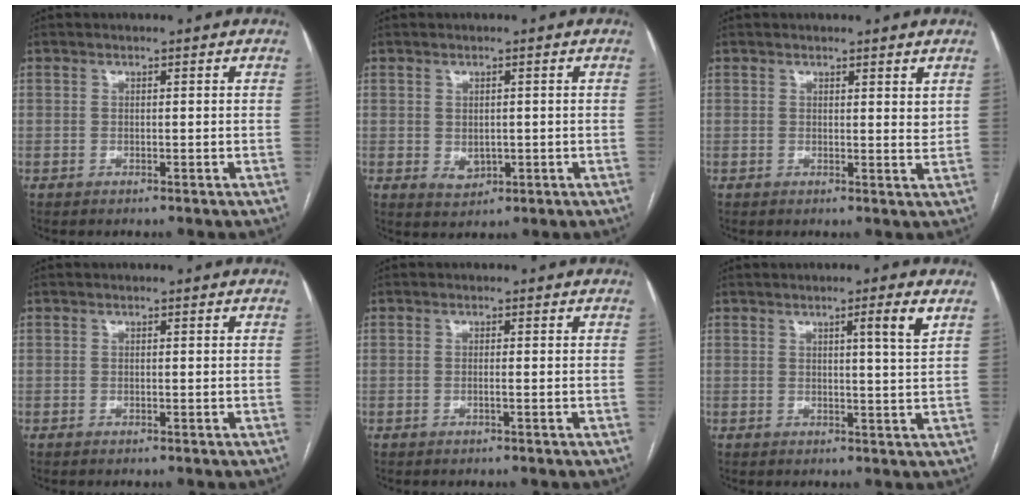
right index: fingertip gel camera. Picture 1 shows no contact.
{"total": 2.8, "force": [-0.2, 2.1, 1.8], "torque": [-0.029, -0.003, 0.009]}
{"total": 2.1, "force": [1.6, 0.5, 1.2], "torque": [-0.016, -0.010, 0.021]}
{"total": 0.0}
{"total": 0.6, "force": [-0.2, -0.2, 0.6], "torque": [-0.009, 0.002, -0.002]}
{"total": 3.7, "force": [1.8, -0.7, 3.2], "torque": [-0.047, -0.008, 0.028]}